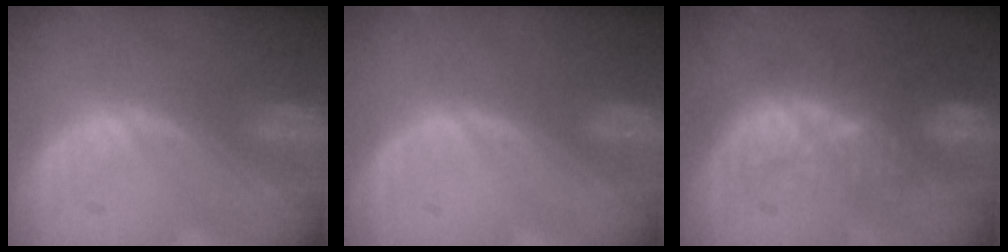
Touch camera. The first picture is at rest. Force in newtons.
{"total": 0.0}
{"total": 9.4, "press": 8.9, "slide": 2.9}